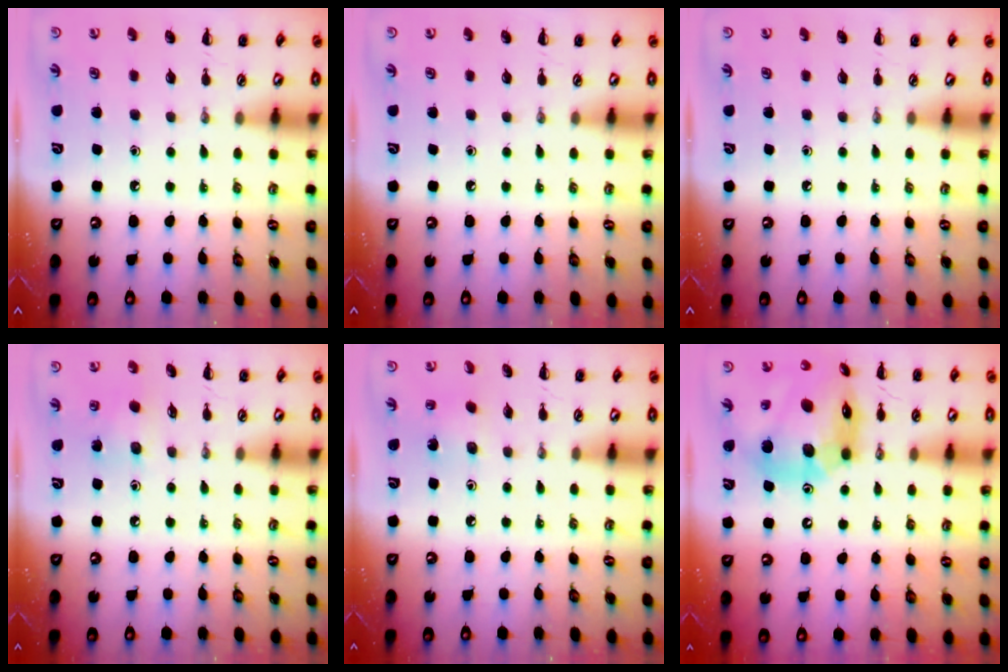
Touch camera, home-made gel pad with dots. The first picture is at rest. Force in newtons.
{"total": 0.0}
{"total": 0.0}
{"total": 5.6, "press": 5.5, "slide": 1.0}
{"total": 2.4, "press": 2.2, "slide": 0.7}
{"total": 18.2, "press": 17.4, "slide": 5.2}